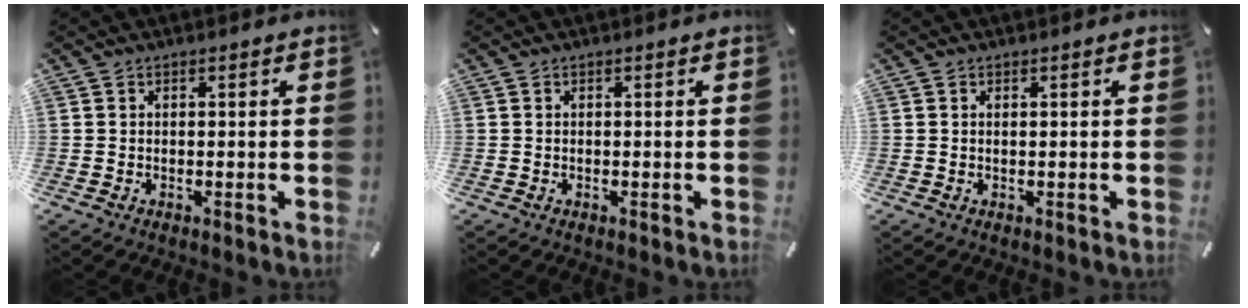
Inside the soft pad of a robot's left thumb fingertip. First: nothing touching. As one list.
[{"total": 0.0}, {"total": 0.5, "force": [0.2, 0.1, 0.5], "torque": [-0.010, -0.001, 0.003]}]